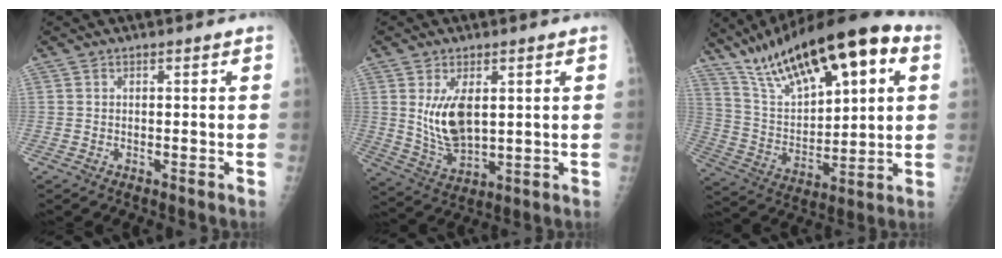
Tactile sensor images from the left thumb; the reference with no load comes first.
{"total": 9.3, "force": [2.1, 4.9, 7.6], "torque": [-0.130, -0.022, 0.055]}
{"total": 24.4, "force": [12.8, 9.0, 18.8], "torque": [-0.283, -0.014, 0.231]}